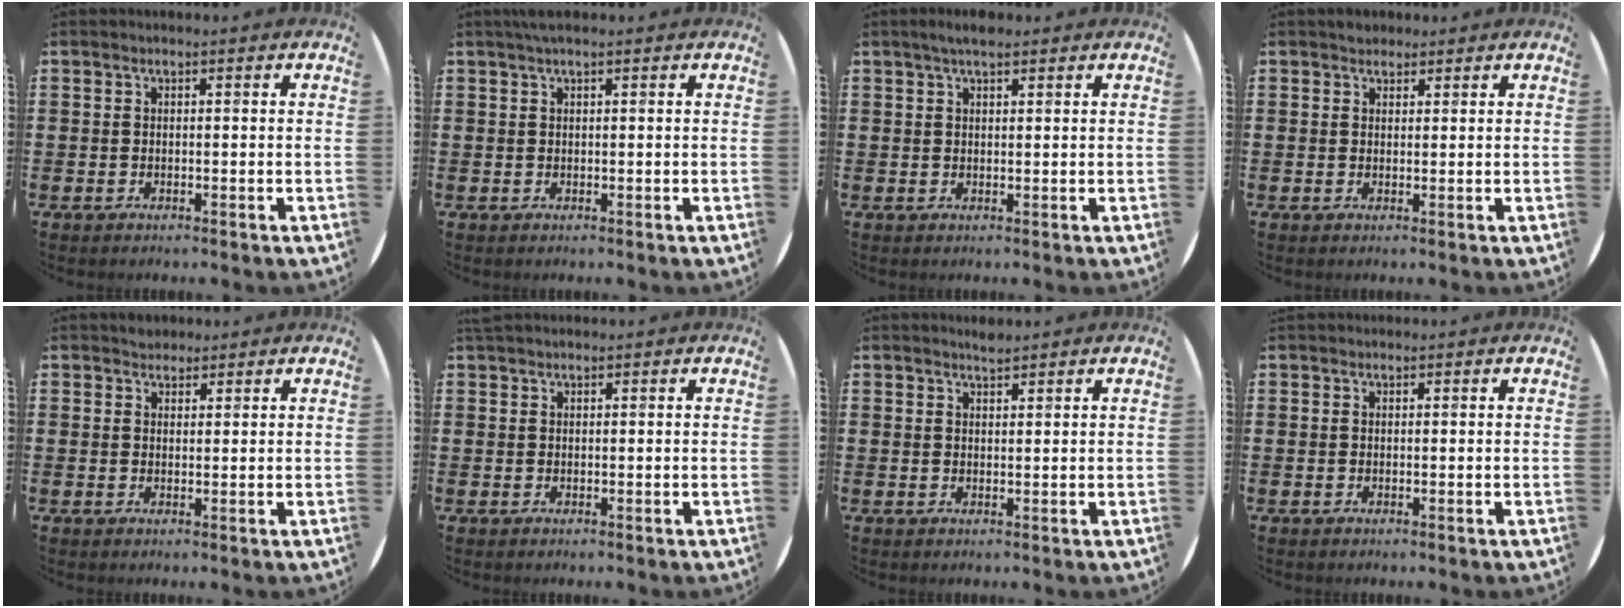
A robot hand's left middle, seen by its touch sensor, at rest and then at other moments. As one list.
[{"total": 0.9, "force": [0.6, 0.0, 0.7], "torque": [-0.014, 0.003, 0.011]}, {"total": 2.4, "force": [1.9, 0.7, 1.4], "torque": [-0.022, 0.002, 0.031]}, {"total": 1.5, "force": [1.4, 0.6, -0.1], "torque": [0.007, 0.000, 0.026]}, {"total": 1.7, "force": [1.6, 0.6, -0.2], "torque": [0.008, 0.000, 0.031]}, {"total": 0.7, "force": [0.7, 0.1, 0.0], "torque": [-0.002, 0.001, 0.014]}, {"total": 1.5, "force": [1.5, 0.0, 0.1], "torque": [-0.004, -0.001, 0.029]}, {"total": 0.0}]